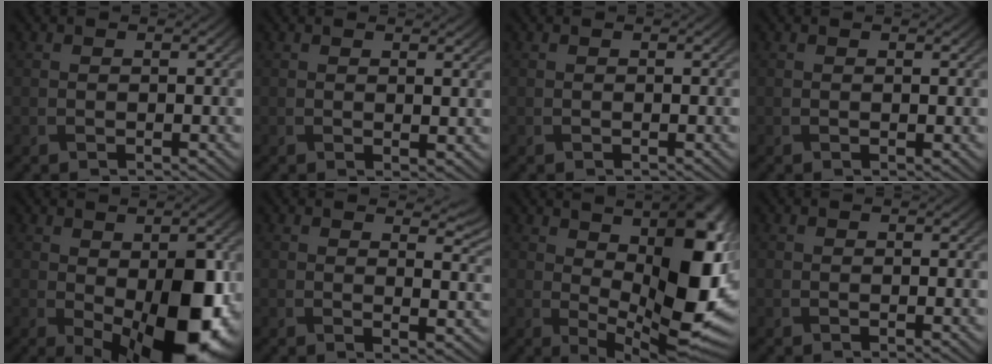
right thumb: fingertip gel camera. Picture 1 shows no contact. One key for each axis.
{"total": 1.6, "fx": 0.9, "fy": 0.3, "fz": 1.3, "tx": -0.020, "ty": -0.005, "tz": 0.017}
{"total": 0.0}
{"total": 0.0}
{"total": 14.9, "fx": -3.1, "fy": 7.4, "fz": 12.6, "tx": -0.168, "ty": -0.031, "tz": -0.025}
{"total": 5.2, "fx": 3.6, "fy": 1.7, "fz": 3.3, "tx": -0.046, "ty": -0.005, "tz": 0.057}
{"total": 16.5, "fx": 2.4, "fy": 7.4, "fz": 14.5, "tx": -0.190, "ty": -0.002, "tz": 0.043}
{"total": 0.7, "fx": 0.0, "fy": 0.1, "fz": 0.7, "tx": -0.010, "ty": -0.001, "tz": 0.000}